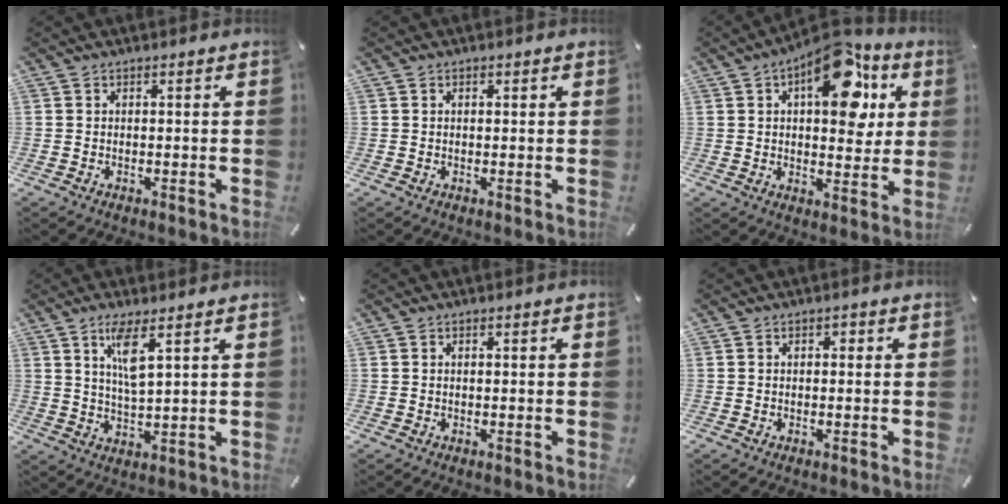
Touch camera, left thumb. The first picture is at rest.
{"total": 0.6, "force": [0.1, 0.4, 0.5], "torque": [-0.010, 0.002, 0.002]}
{"total": 16.8, "force": [7.4, 8.9, 12.1], "torque": [-0.154, -0.030, 0.120]}
{"total": 7.3, "force": [3.7, 1.6, 6.0], "torque": [-0.120, -0.006, 0.062]}
{"total": 0.0}
{"total": 1.0, "force": [0.1, 0.7, 0.7], "torque": [-0.015, 0.007, -0.001]}